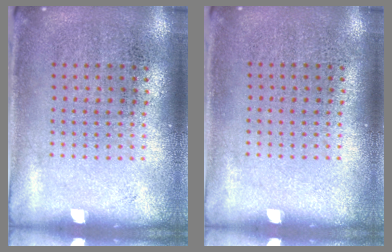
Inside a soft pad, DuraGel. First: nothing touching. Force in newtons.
{"total": 0.0}